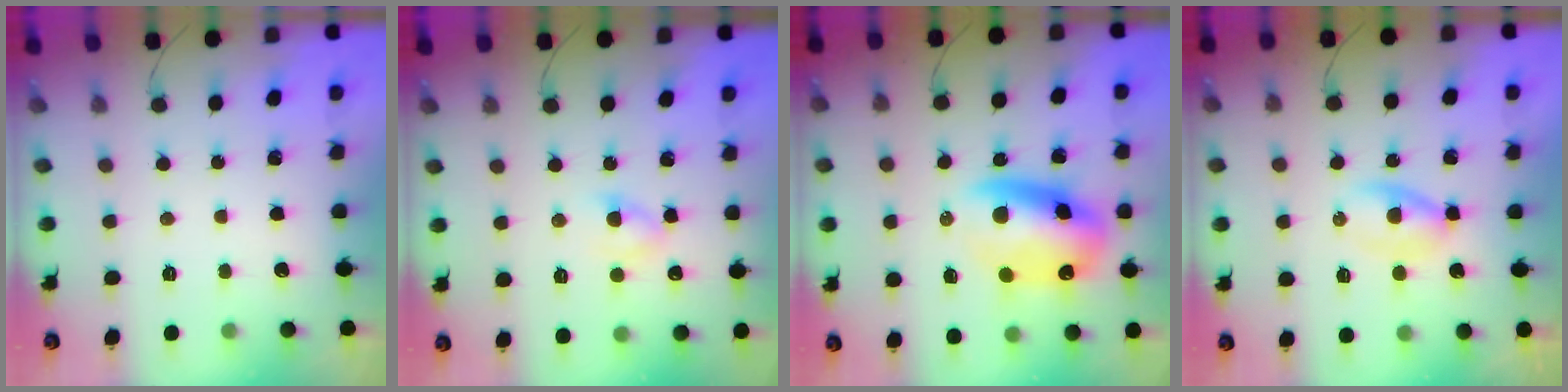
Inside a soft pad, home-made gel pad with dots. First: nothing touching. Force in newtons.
{"total": 3.5, "press": 3.3, "slide": 1.1}
{"total": 13.0, "press": 12.7, "slide": 3.0}
{"total": 2.8, "press": 2.5, "slide": 1.3}